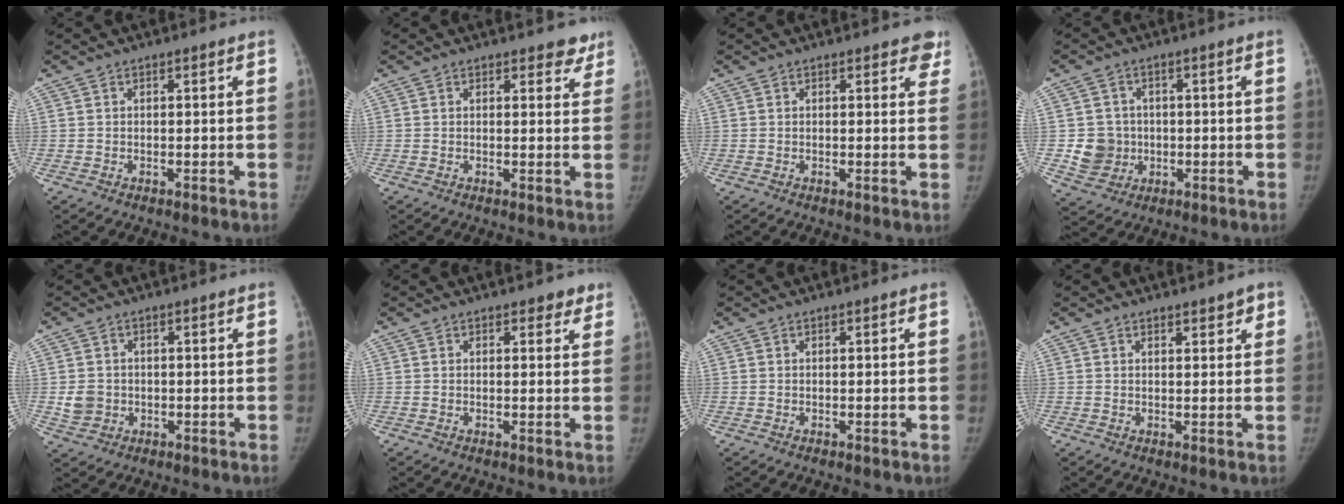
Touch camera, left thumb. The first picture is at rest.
{"total": 3.5, "force": [2.8, 1.8, 1.0], "torque": [0.021, -0.015, 0.027]}
{"total": 3.4, "force": [2.6, 1.7, 1.5], "torque": [0.016, -0.009, 0.019]}
{"total": 6.7, "force": [-0.5, 6.4, 1.9], "torque": [-0.007, 0.007, -0.002]}
{"total": 3.9, "force": [-0.3, 3.5, 1.6], "torque": [-0.019, 0.001, 0.002]}
{"total": 2.6, "force": [1.8, 1.3, 1.2], "torque": [0.008, -0.008, 0.019]}
{"total": 0.0}
{"total": 2.7, "force": [1.9, 1.2, 1.5], "torque": [-0.005, -0.010, 0.025]}